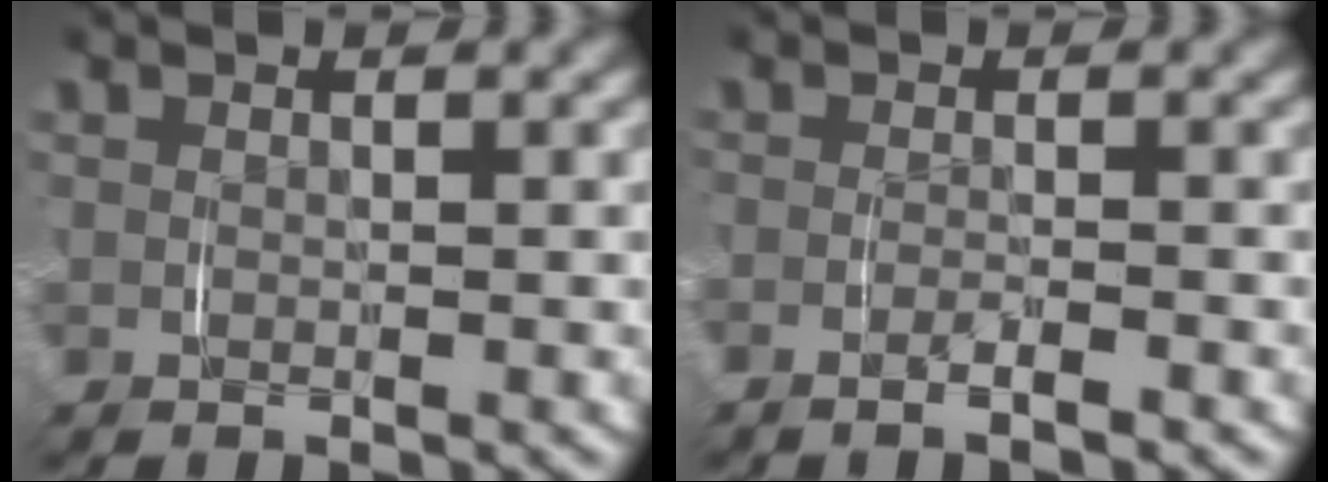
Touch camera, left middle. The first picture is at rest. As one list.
[{"total": 1.2, "force": [-1.1, -0.2, 0.4], "torque": [-0.011, 0.000, -0.023]}]